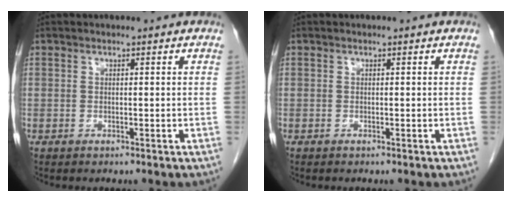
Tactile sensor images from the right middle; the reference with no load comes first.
{"total": 0.0}